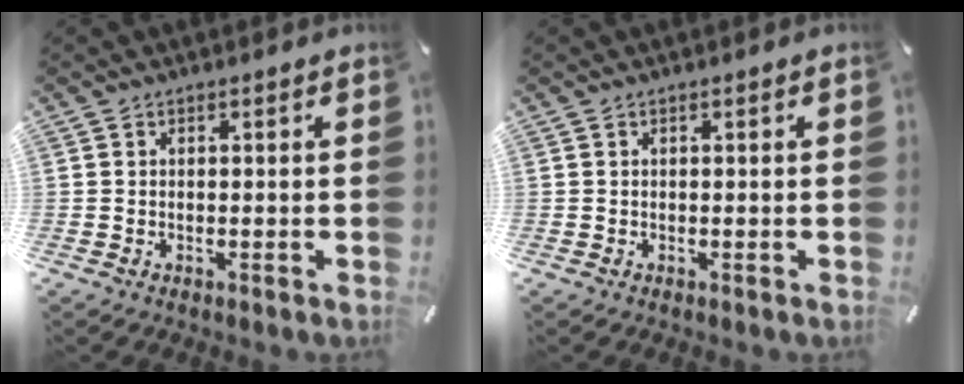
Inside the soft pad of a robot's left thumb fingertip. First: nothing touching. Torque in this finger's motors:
{"motor_torque": [0.18, 0.19, 0.12, 0.03, 0.05]}